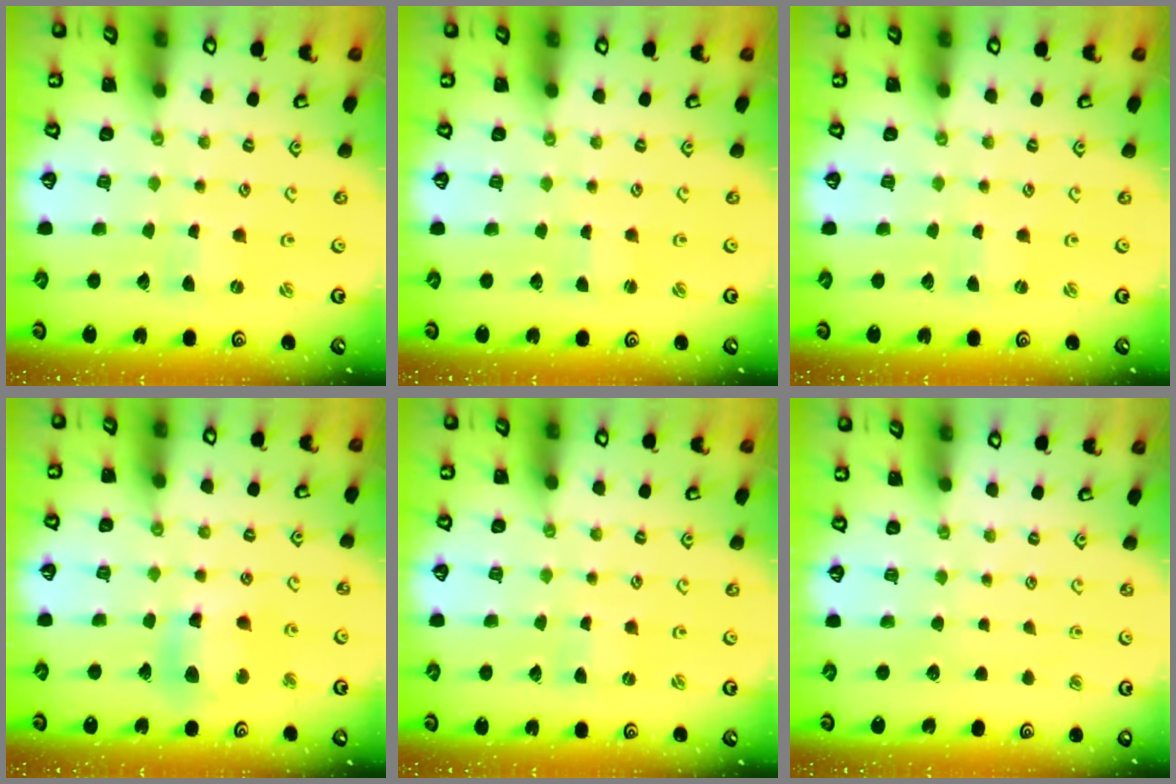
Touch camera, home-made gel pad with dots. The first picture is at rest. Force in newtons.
{"total": 0.6, "press": 0.6, "slide": 0.0}
{"total": 0.0}
{"total": 11.5, "press": 11.2, "slide": 2.5}
{"total": 0.0}
{"total": 0.0}